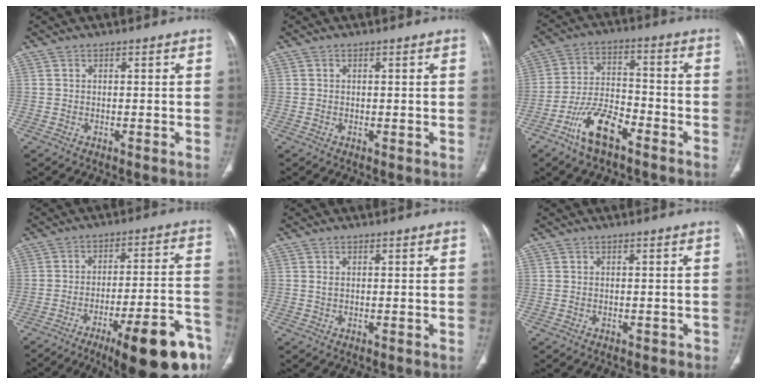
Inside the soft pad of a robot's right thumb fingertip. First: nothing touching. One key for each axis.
{"total": 0.0}
{"total": 11.0, "fx": -6.6, "fy": 4.8, "fz": 7.4, "tx": -0.140, "ty": 0.040, "tz": -0.124}
{"total": 21.2, "fx": -12.5, "fy": 5.0, "fz": 16.3, "tx": -0.167, "ty": 0.073, "tz": -0.179}
{"total": 0.7, "fx": 0.2, "fy": 0.4, "fz": 0.6, "tx": -0.015, "ty": 0.007, "tz": 0.006}
{"total": 1.3, "fx": -1.1, "fy": 0.7, "fz": 0.3, "tx": -0.014, "ty": 0.008, "tz": -0.010}